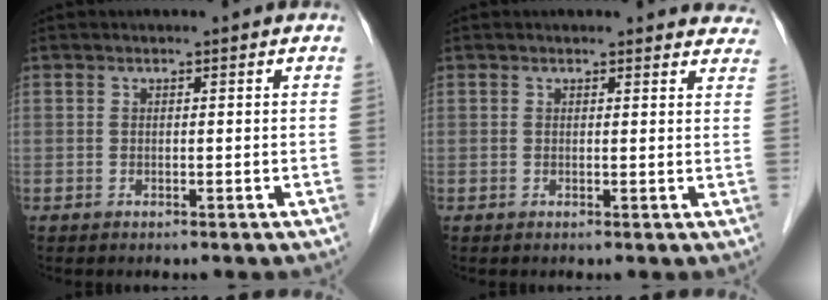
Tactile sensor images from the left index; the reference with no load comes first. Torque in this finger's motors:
{"motor_torque": [0.76, -1.38, 0.04, -0.02]}